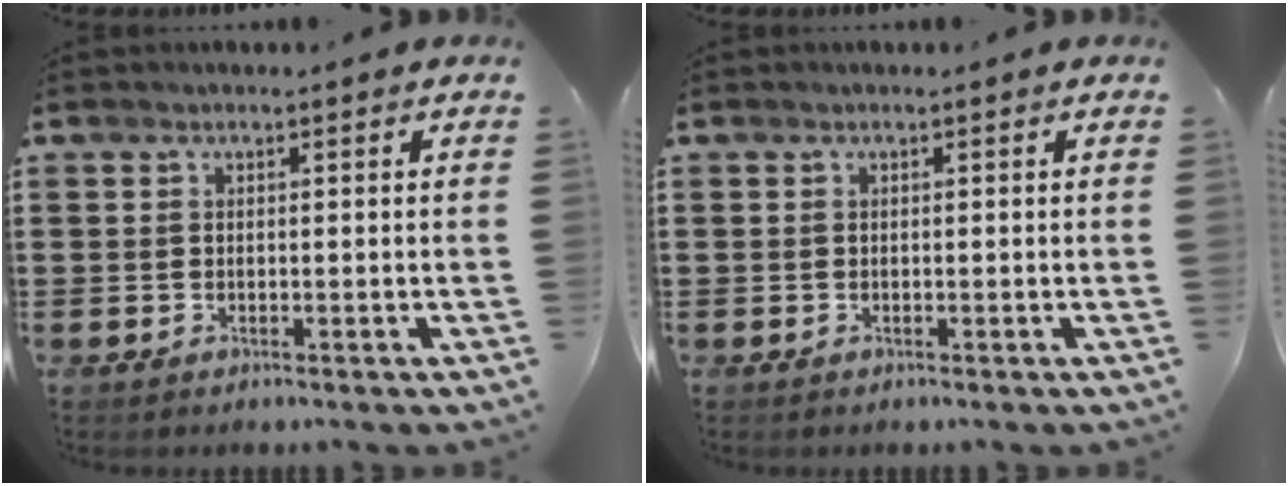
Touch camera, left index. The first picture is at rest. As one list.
[{"total": 0.0}]